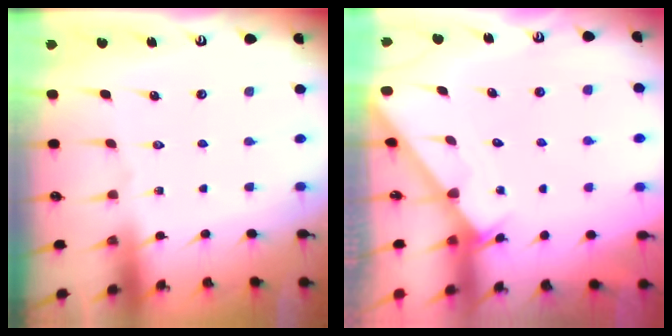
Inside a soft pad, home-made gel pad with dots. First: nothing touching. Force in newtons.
{"total": 2.9, "press": 2.9, "slide": 0.3}